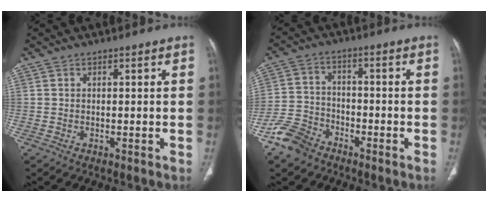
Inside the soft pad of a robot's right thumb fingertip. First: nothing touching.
{"total": 7.8, "force": [-5.7, 4.7, 2.5], "torque": [-0.047, 0.027, -0.118]}